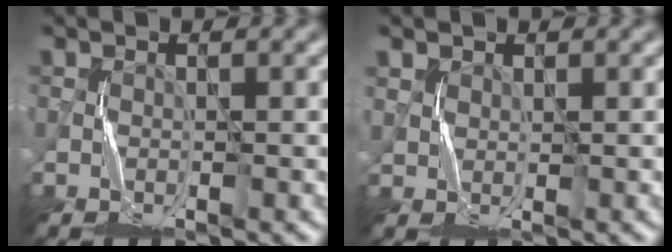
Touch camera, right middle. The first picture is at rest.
{"total": 1.5, "force": [1.1, 1.0, -0.1], "torque": [-0.005, 0.000, 0.022]}